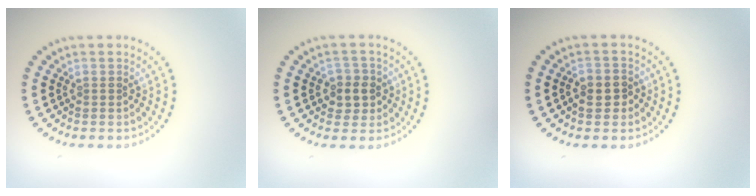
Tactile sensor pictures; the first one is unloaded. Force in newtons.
{"total": 2.6, "press": 2.4, "slide": 0.9}
{"total": 1.8, "press": 1.7, "slide": 0.5}